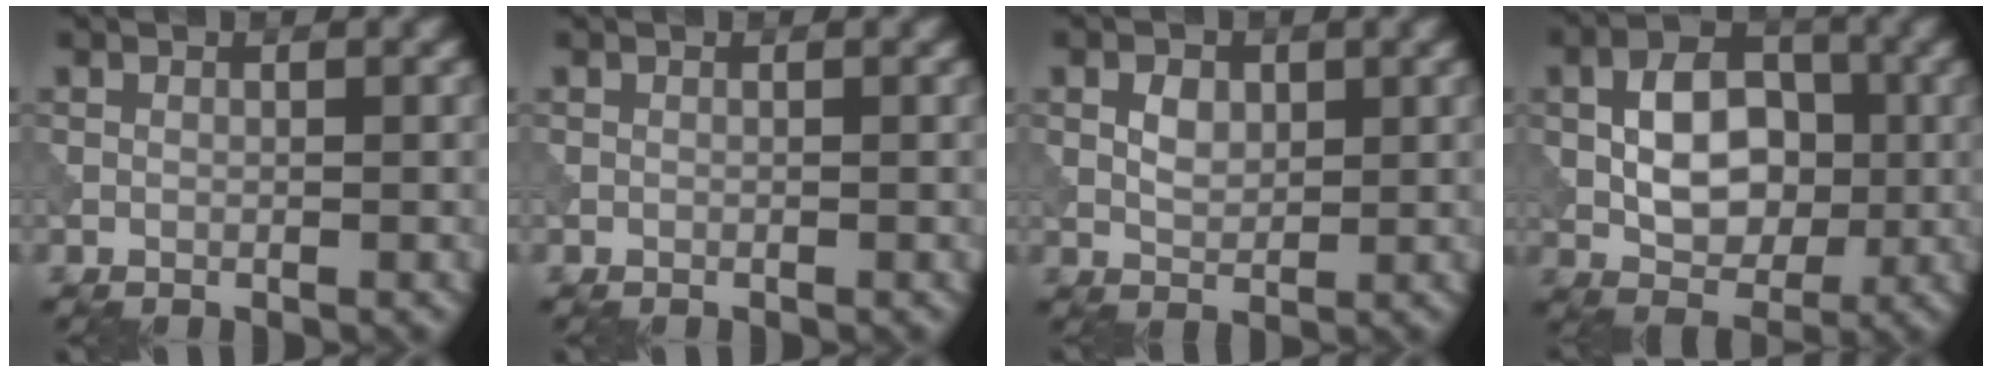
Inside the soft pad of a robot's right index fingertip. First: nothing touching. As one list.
[{"total": 0.0}, {"total": 2.2, "force": [0.6, 1.5, 1.5], "torque": [-0.028, -0.001, 0.010]}, {"total": 6.8, "force": [0.0, 4.6, 5.0], "torque": [-0.076, 0.005, -0.001]}]